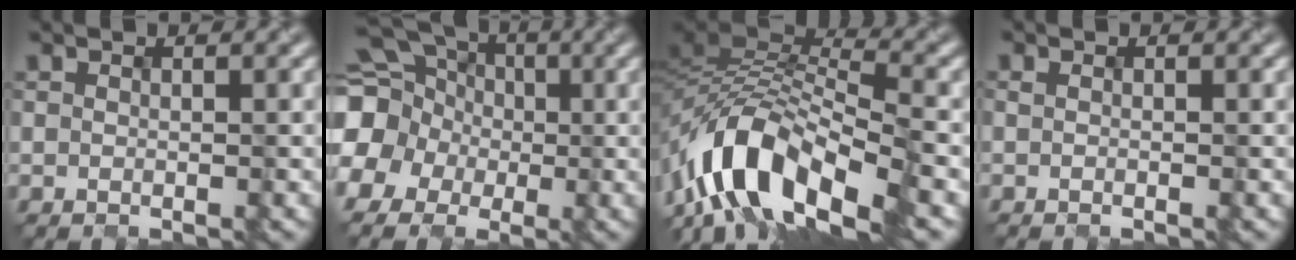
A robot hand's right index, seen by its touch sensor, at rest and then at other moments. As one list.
[{"total": 14.3, "force": [0.8, 13.4, 5.0], "torque": [-0.168, 0.011, -0.001]}, {"total": 11.6, "force": [-8.7, 4.0, 6.5], "torque": [-0.124, -0.004, -0.150]}, {"total": 1.0, "force": [-0.7, -0.5, -0.5], "torque": [-0.003, -0.008, 0.001]}]